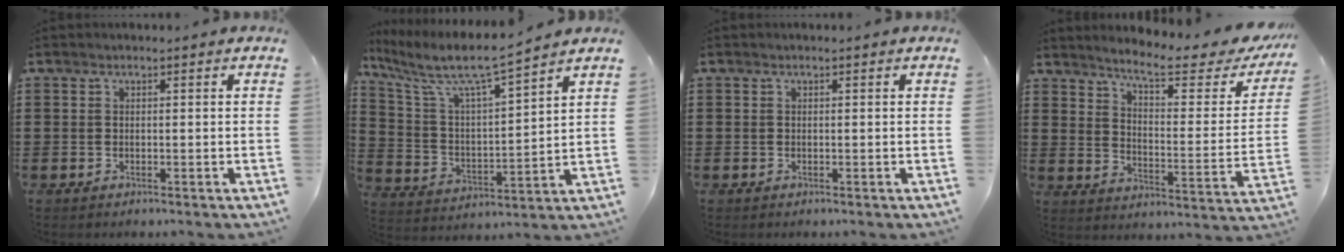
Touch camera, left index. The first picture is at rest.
{"total": 8.1, "force": [6.8, 0.6, 4.4], "torque": [-0.117, -0.046, 0.109]}
{"total": 0.0}
{"total": 6.9, "force": [5.5, 0.8, 4.0], "torque": [-0.086, -0.040, 0.085]}